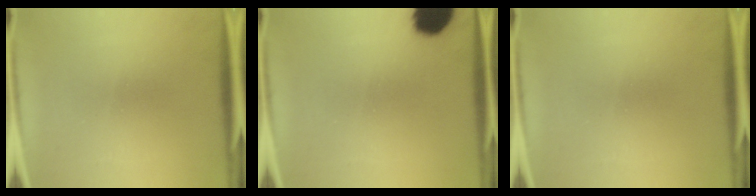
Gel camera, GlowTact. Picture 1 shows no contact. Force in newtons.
{"total": 12.3}
{"total": 0.0}